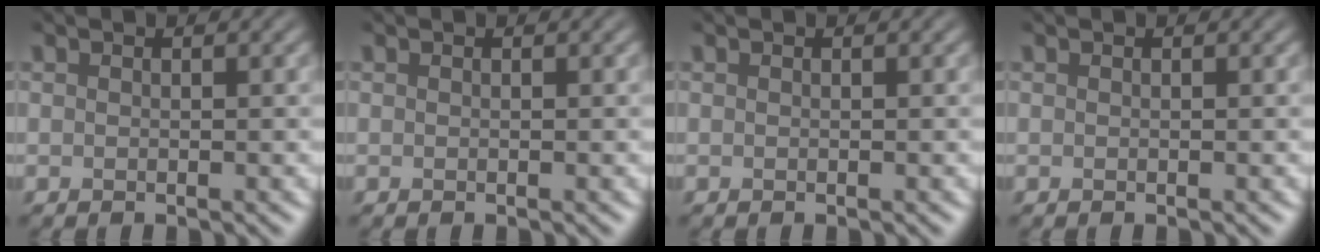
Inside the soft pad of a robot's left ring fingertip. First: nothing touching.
{"total": 0.0}
{"total": 0.0}
{"total": 0.0}